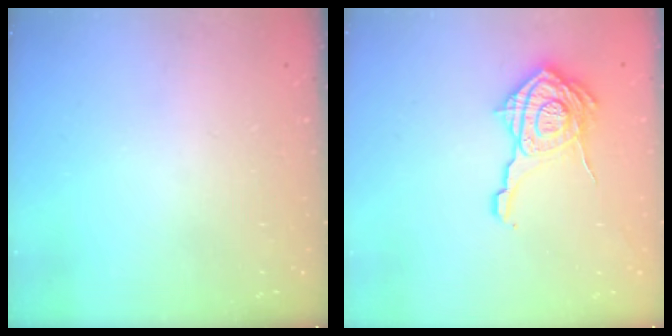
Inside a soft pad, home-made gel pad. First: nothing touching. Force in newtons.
{"total": 17.3, "press": 17.3, "slide": 0.6}